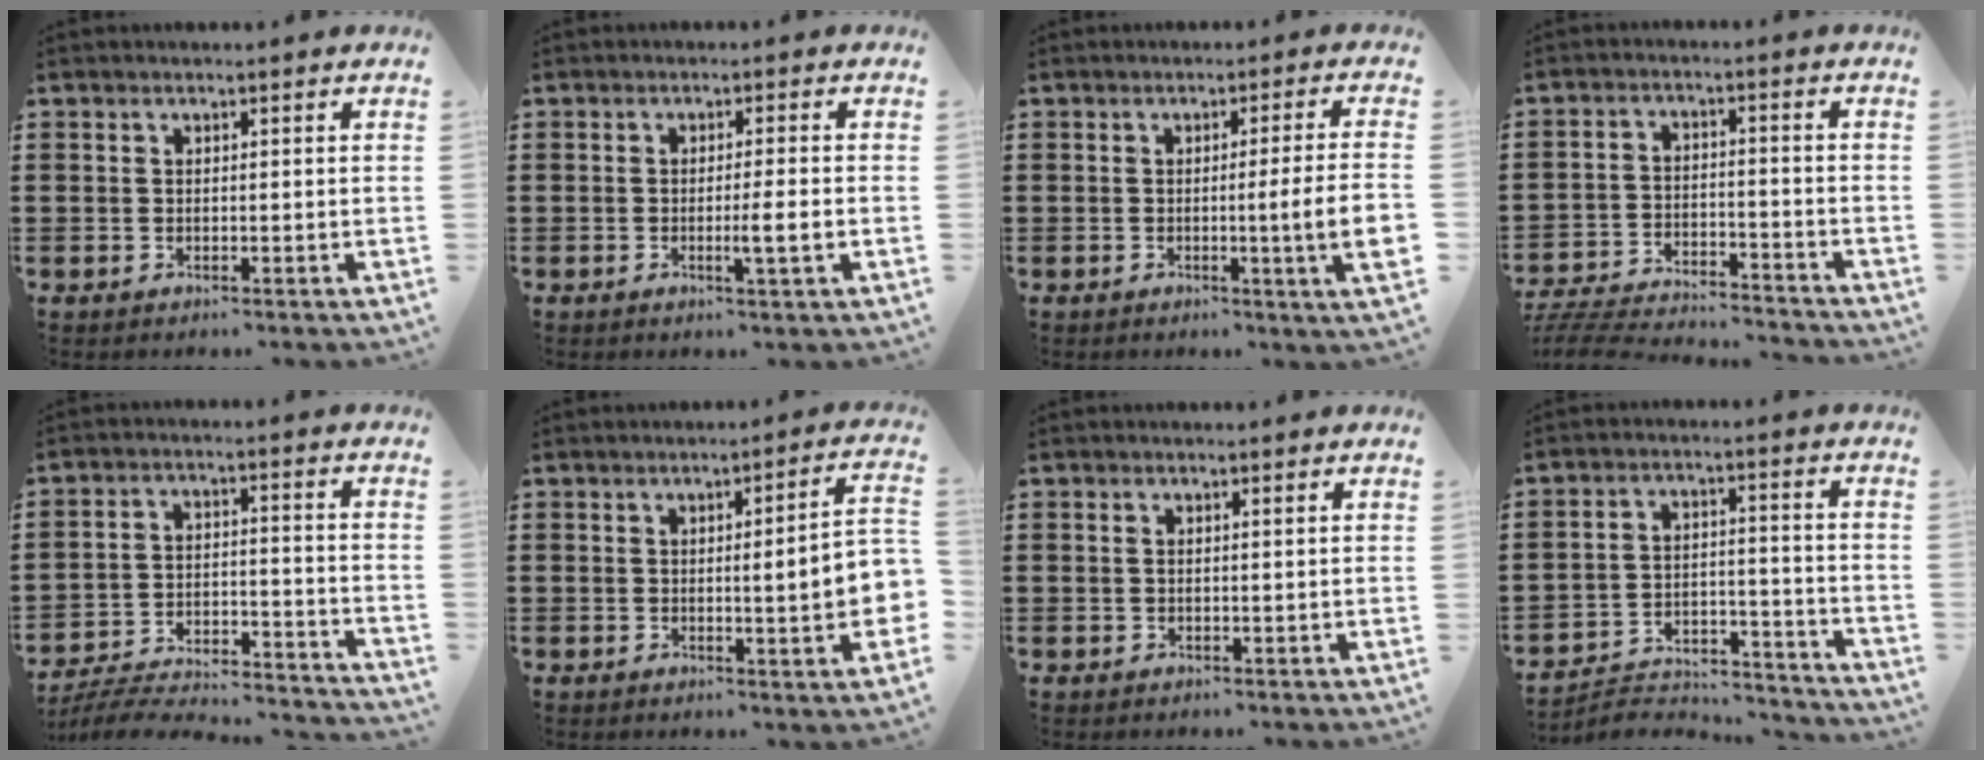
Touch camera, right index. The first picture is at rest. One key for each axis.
{"total": 3.4, "fx": -0.9, "fy": -0.2, "fz": 3.3, "tx": -0.054, "ty": -0.010, "tz": -0.017}
{"total": 7.0, "fx": -0.8, "fy": -0.4, "fz": 6.9, "tx": -0.109, "ty": -0.017, "tz": -0.016}
{"total": 5.8, "fx": -5.7, "fy": 0.1, "fz": 1.0, "tx": -0.029, "ty": -0.001, "tz": -0.116}
{"total": 4.9, "fx": -4.7, "fy": 0.6, "fz": 1.4, "tx": -0.031, "ty": -0.005, "tz": -0.098}
{"total": 6.2, "fx": -0.3, "fy": 0.5, "fz": 6.2, "tx": -0.090, "ty": -0.015, "tz": -0.009}
{"total": 0.7, "fx": 0.3, "fy": 0.1, "fz": 0.7, "tx": -0.014, "ty": 0.000, "tz": 0.005}
{"total": 5.1, "fx": -4.9, "fy": 1.1, "fz": 0.9, "tx": -0.015, "ty": 0.012, "tz": -0.098}